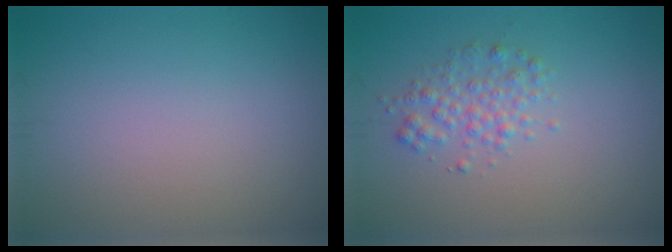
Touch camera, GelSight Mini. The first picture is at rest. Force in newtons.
{"total": 2.2, "press": 2.2, "slide": 0.0}